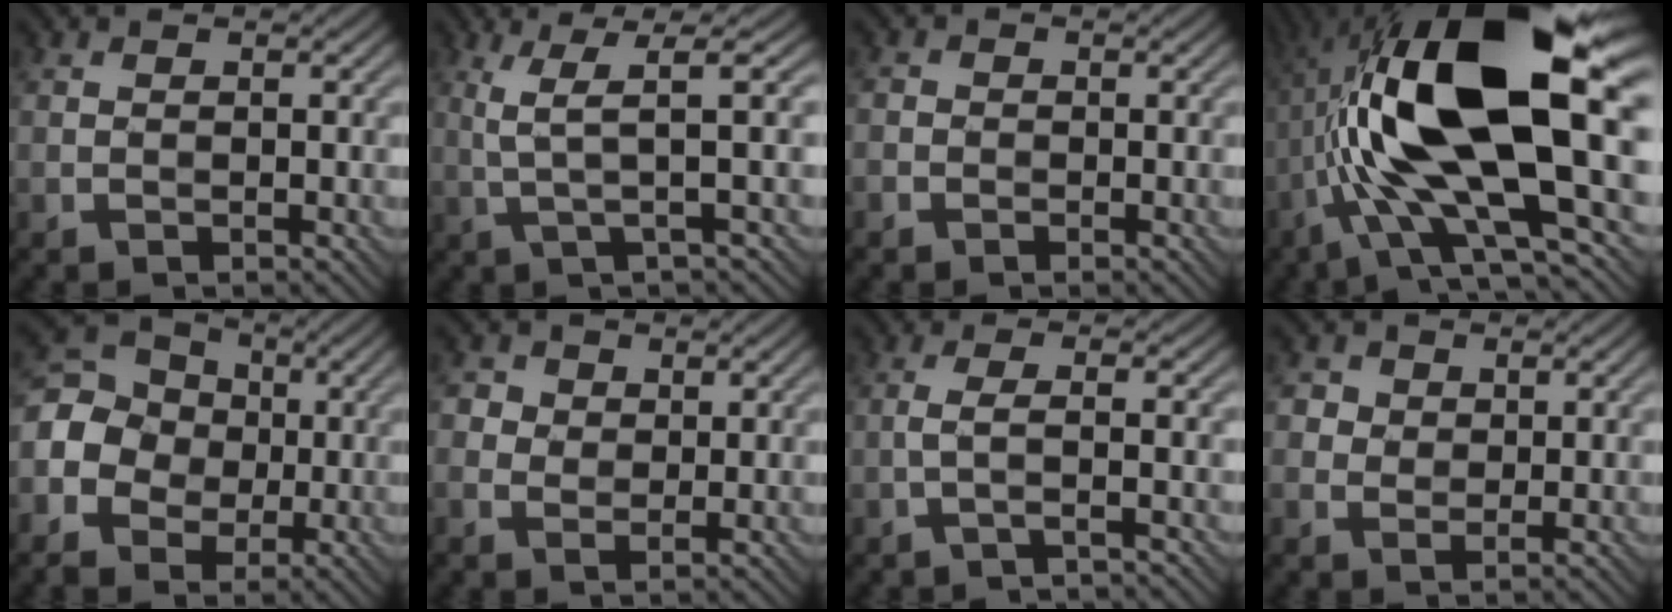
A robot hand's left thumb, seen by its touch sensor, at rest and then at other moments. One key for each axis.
{"total": 5.1, "fx": 1.4, "fy": 0.3, "fz": 4.9, "tx": -0.106, "ty": 0.015, "tz": 0.028}
{"total": 1.3, "fx": -0.5, "fy": 1.2, "fz": 0.2, "tx": -0.004, "ty": 0.001, "tz": -0.010}
{"total": 20.7, "fx": 1.6, "fy": 8.2, "fz": 19.0, "tx": -0.374, "ty": 0.015, "tz": 0.015}
{"total": 10.7, "fx": -1.4, "fy": 9.6, "fz": 4.5, "tx": -0.150, "ty": 0.009, "tz": -0.049}
{"total": 3.1, "fx": 1.1, "fy": 2.6, "fz": 1.3, "tx": -0.043, "ty": 0.004, "tz": 0.022}
{"total": 2.0, "fx": -0.9, "fy": 0.0, "fz": 1.7, "tx": -0.038, "ty": 0.013, "tz": -0.028}
{"total": 2.7, "fx": 1.1, "fy": 2.2, "fz": 1.0, "tx": -0.030, "ty": 0.000, "tz": 0.018}